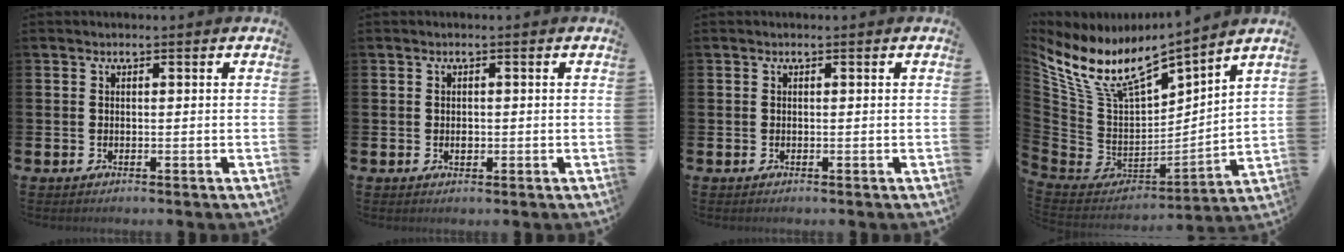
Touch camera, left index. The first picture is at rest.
{"total": 0.9, "force": [0.0, 0.7, 0.6], "torque": [-0.003, -0.001, -0.003]}
{"total": 0.0}
{"total": 10.2, "force": [8.8, 2.3, 4.7], "torque": [-0.139, -0.063, 0.152]}